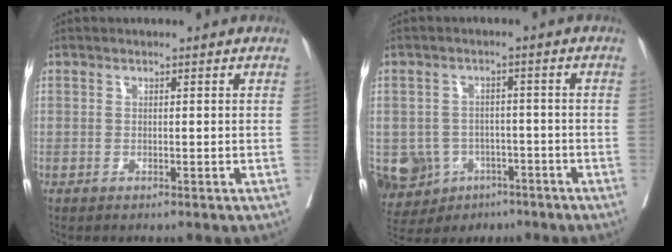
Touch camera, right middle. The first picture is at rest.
{"total": 9.9, "force": [-4.6, 8.4, 2.7], "torque": [-0.064, 0.012, -0.060]}